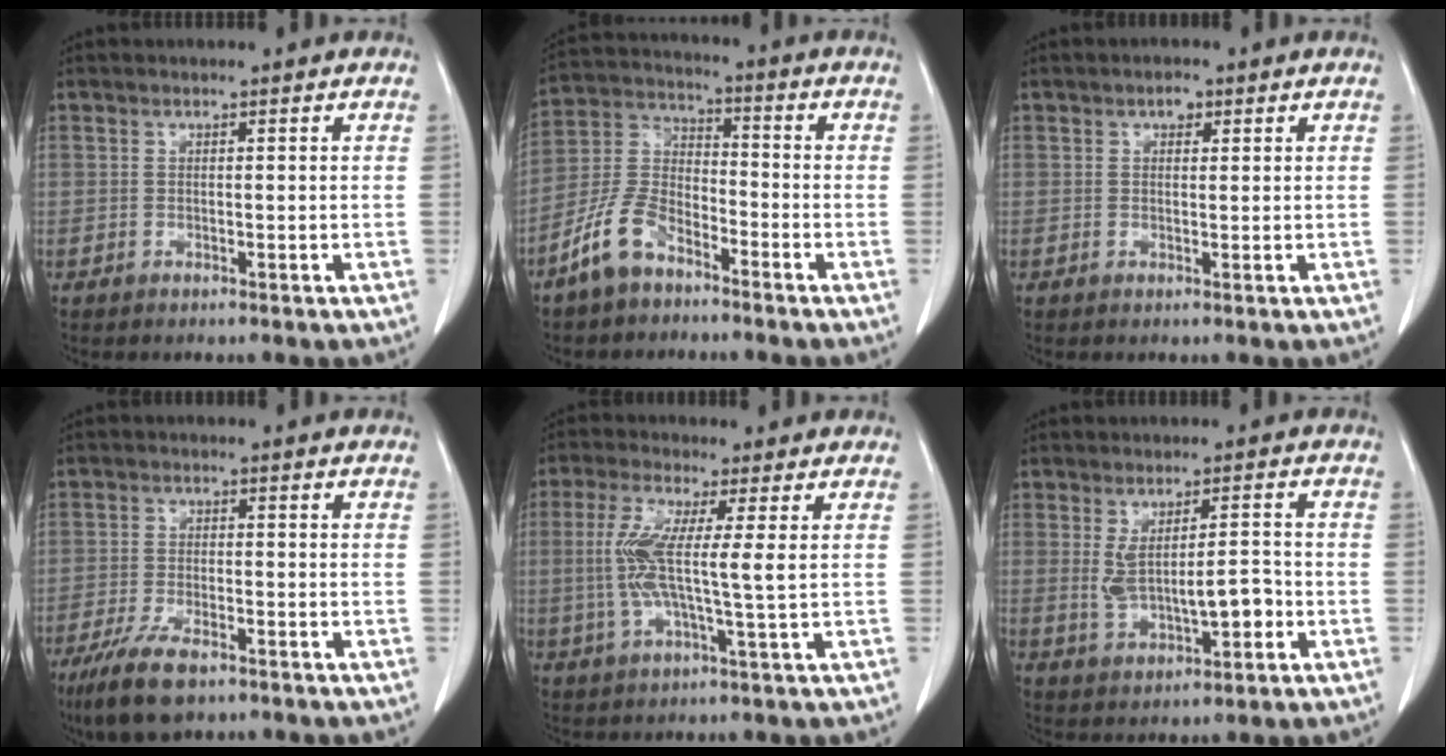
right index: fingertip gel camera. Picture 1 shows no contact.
{"total": 9.8, "force": [-6.5, 4.9, 5.4], "torque": [-0.133, 0.009, -0.133]}
{"total": 1.9, "force": [0.9, 1.2, 1.2], "torque": [-0.022, 0.006, 0.015]}
{"total": 8.5, "force": [-5.7, 2.7, 5.7], "torque": [-0.113, -0.016, -0.097]}
{"total": 8.8, "force": [0.8, 0.5, 8.8], "torque": [-0.197, 0.000, 0.013]}
{"total": 8.2, "force": [-0.9, 3.1, 7.6], "torque": [-0.138, 0.010, 0.002]}